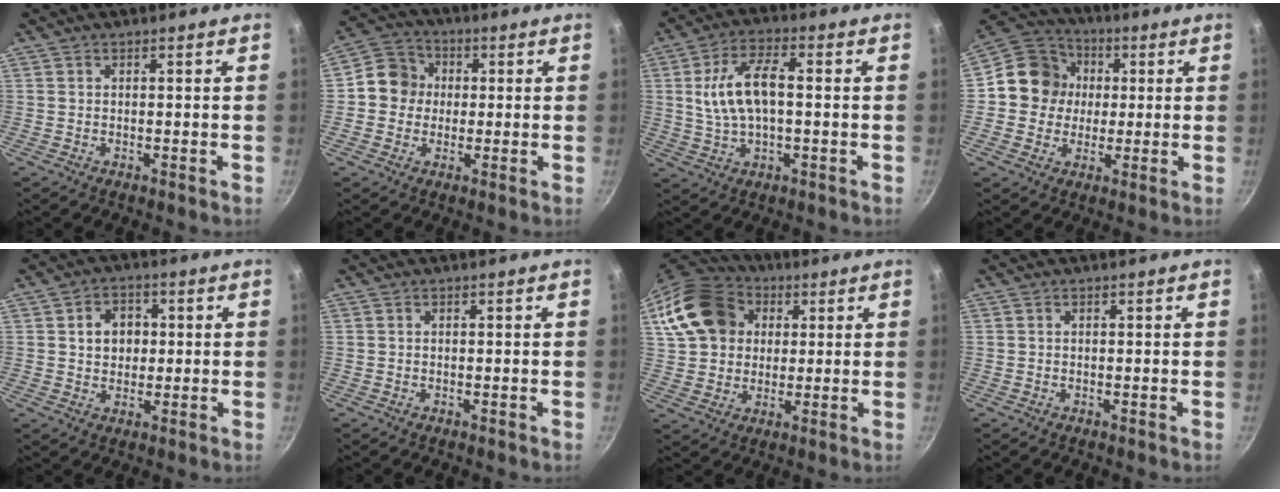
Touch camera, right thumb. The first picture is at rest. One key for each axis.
{"total": 8.1, "fx": 0.2, "fy": 7.5, "fz": 3.0, "tx": -0.015, "ty": 0.017, "tz": -0.019}
{"total": 10.8, "fx": 0.7, "fy": 5.1, "fz": 9.5, "tx": -0.181, "ty": 0.022, "tz": 0.011}
{"total": 12.0, "fx": 0.8, "fy": 11.2, "fz": 4.3, "tx": -0.036, "ty": 0.022, "tz": -0.007}
{"total": 6.1, "fx": 1.0, "fy": 5.1, "fz": 3.4, "tx": -0.029, "ty": 0.007, "tz": 0.011}
{"total": 0.0}
{"total": 17.4, "fx": 5.1, "fy": 14.1, "fz": 9.0, "tx": -0.156, "ty": 0.025, "tz": 0.090}
{"total": 0.0}